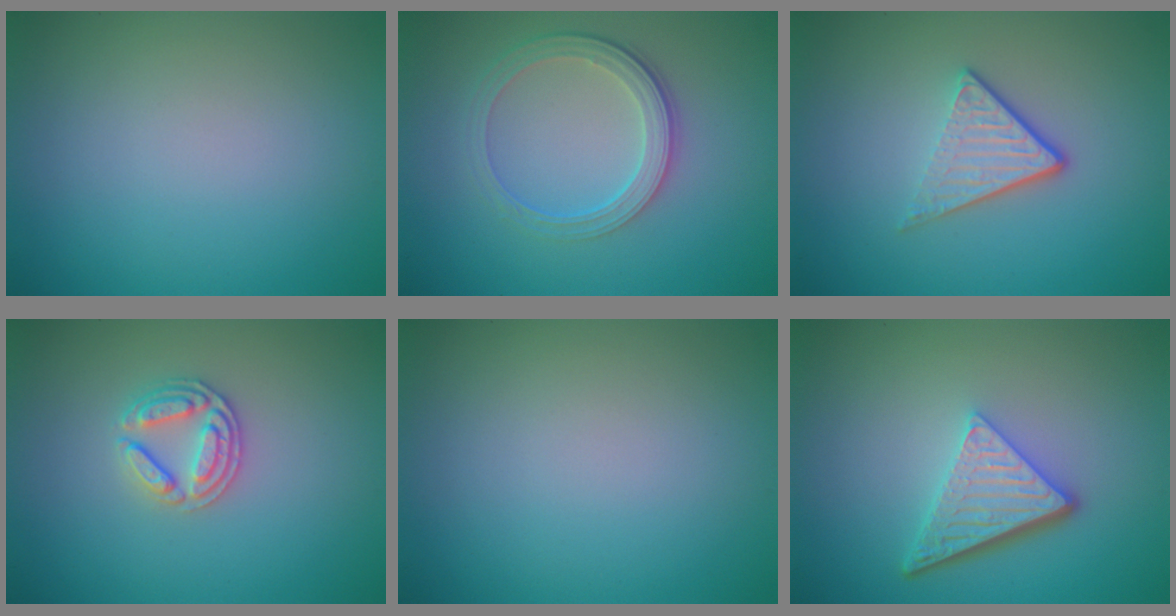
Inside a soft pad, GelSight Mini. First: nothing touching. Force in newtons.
{"total": 3.7, "press": 2.9, "slide": 2.4}
{"total": 3.5, "press": 2.5, "slide": 2.5}
{"total": 2.7, "press": 2.7, "slide": 0.6}
{"total": 0.0}
{"total": 4.9, "press": 3.5, "slide": 3.4}